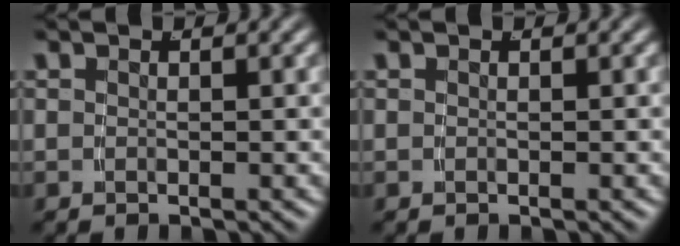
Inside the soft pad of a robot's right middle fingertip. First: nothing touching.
{"total": 0.0}